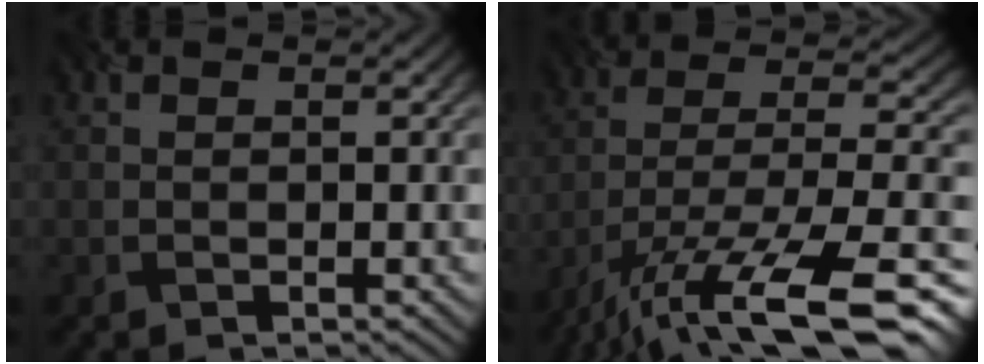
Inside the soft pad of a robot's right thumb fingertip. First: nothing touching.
{"total": 15.8, "force": [-10.3, 5.2, 10.7], "torque": [-0.209, -0.014, -0.168]}